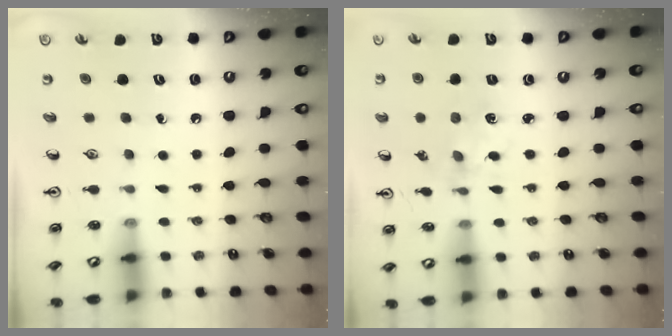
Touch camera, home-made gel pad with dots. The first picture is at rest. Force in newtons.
{"total": 2.0, "press": 2.0, "slide": 0.3}